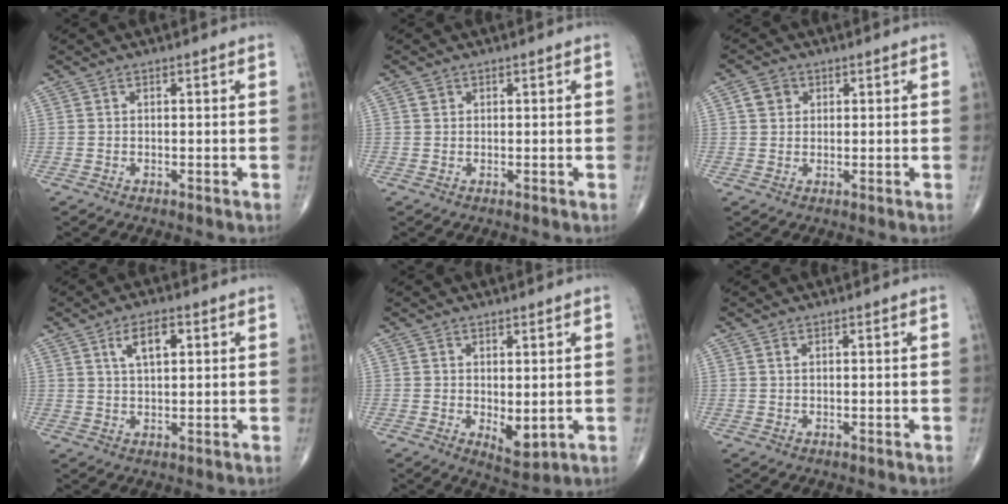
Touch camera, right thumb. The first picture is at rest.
{"total": 1.0, "force": [0.4, 0.8, 0.3], "torque": [0.001, 0.000, 0.007]}
{"total": 3.1, "force": [1.0, 2.7, 1.3], "torque": [-0.012, 0.001, 0.017]}
{"total": 5.6, "force": [2.2, 2.5, 4.5], "torque": [-0.074, -0.003, 0.042]}
{"total": 4.5, "force": [-0.1, 2.1, 4.0], "torque": [-0.049, -0.015, 0.007]}
{"total": 0.6, "force": [0.4, 0.2, 0.4], "torque": [-0.011, 0.004, 0.008]}